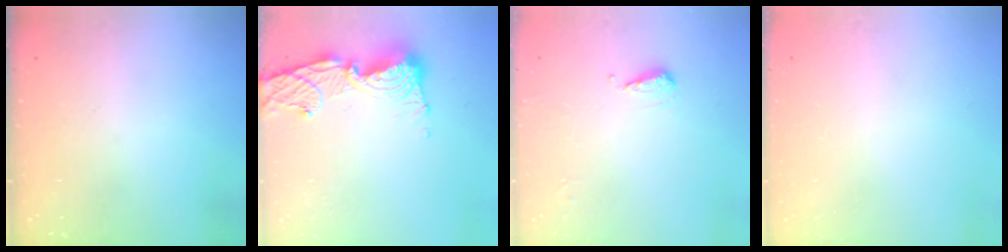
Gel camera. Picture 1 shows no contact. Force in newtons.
{"total": 13.3, "press": 13.2, "slide": 1.6}
{"total": 5.2, "press": 5.1, "slide": 0.9}
{"total": 0.8, "press": 0.8, "slide": 0.1}